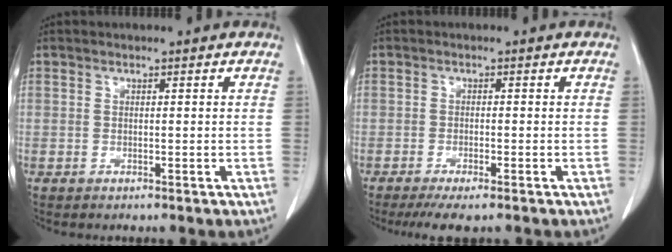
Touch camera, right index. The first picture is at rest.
{"total": 4.7, "force": [-3.5, 0.9, 3.0], "torque": [-0.045, -0.009, -0.053]}